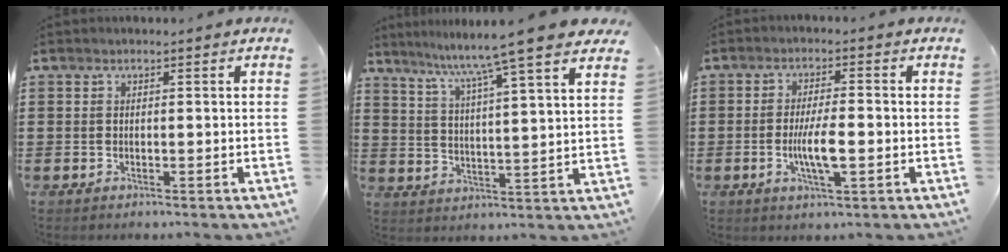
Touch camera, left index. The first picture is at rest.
{"total": 8.5, "force": [7.2, -1.5, 4.3], "torque": [-0.102, -0.049, 0.111]}
{"total": 6.1, "force": [-1.3, 1.4, 5.8], "torque": [-0.118, -0.005, -0.029]}